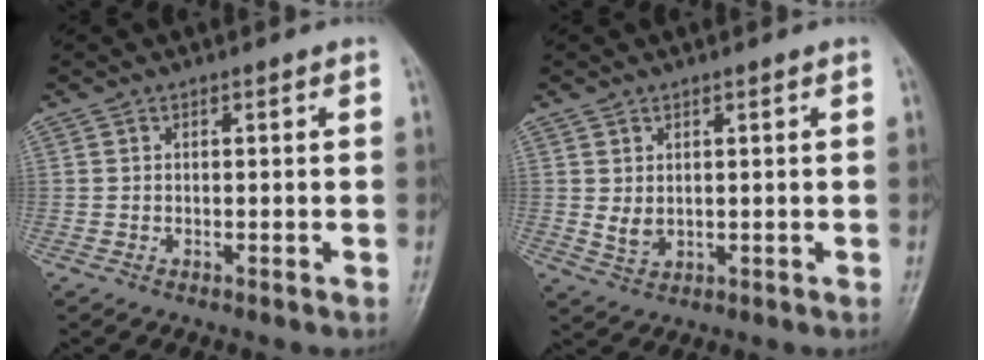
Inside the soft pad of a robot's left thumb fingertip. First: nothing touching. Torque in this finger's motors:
{"motor_torque": [0.55, 0.27, 0.57, 0.10, 0.00]}